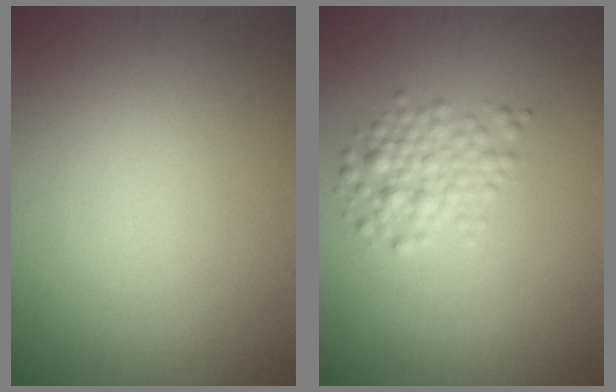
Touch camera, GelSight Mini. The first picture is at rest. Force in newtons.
{"total": 2.6, "press": 2.6, "slide": 0.2}